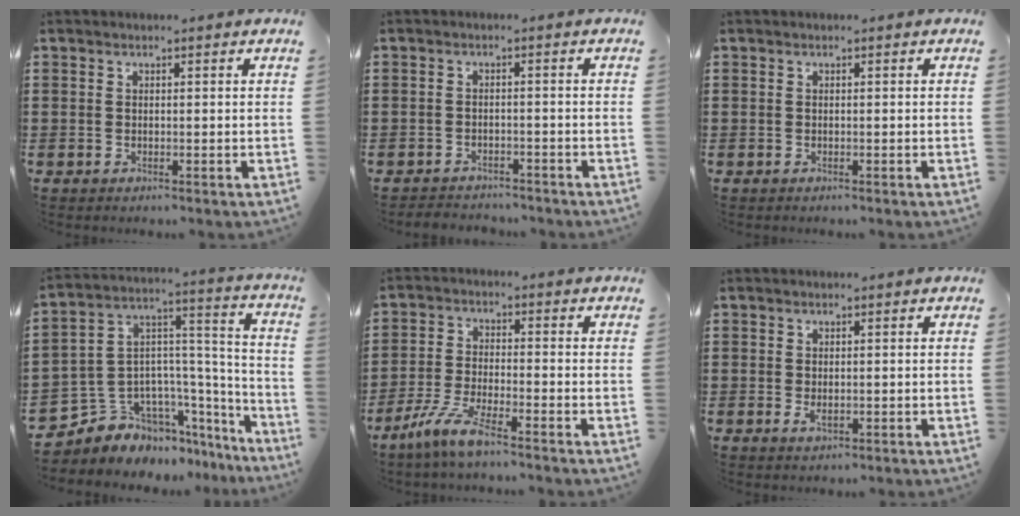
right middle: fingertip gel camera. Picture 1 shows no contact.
{"total": 2.2, "force": [-2.2, 0.3, -0.2], "torque": [-0.003, -0.002, -0.048]}
{"total": 0.0}
{"total": 6.3, "force": [-4.5, 4.4, -0.3], "torque": [-0.024, -0.017, -0.086]}
{"total": 6.4, "force": [-4.9, 0.4, 4.0], "torque": [-0.098, -0.013, -0.097]}
{"total": 1.2, "force": [-0.2, 0.5, 1.1], "torque": [-0.021, -0.002, -0.002]}